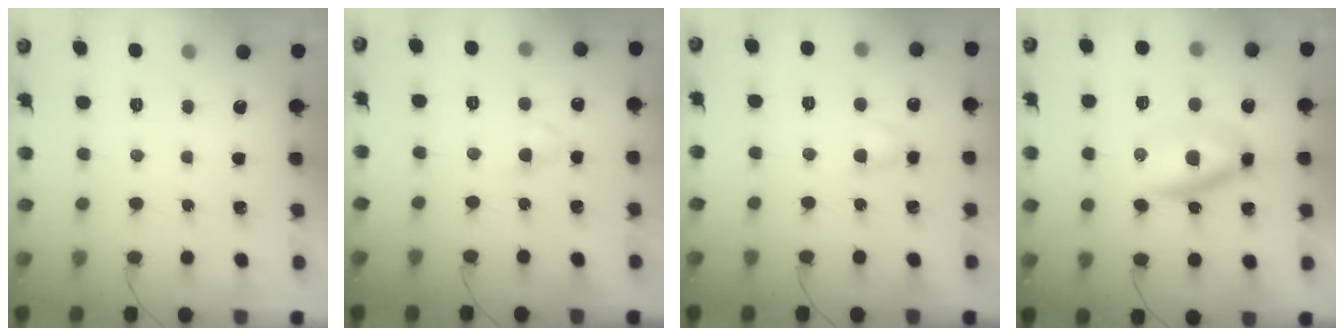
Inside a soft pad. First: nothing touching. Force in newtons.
{"total": 2.9, "press": 2.7, "slide": 1.1}
{"total": 3.6, "press": 3.4, "slide": 1.0}
{"total": 6.5, "press": 6.4, "slide": 1.2}